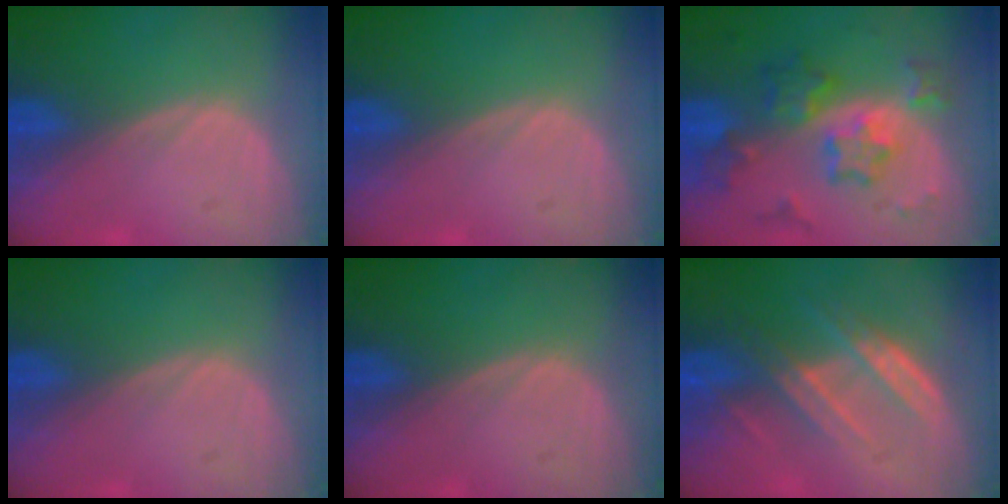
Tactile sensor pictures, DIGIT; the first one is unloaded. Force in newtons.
{"total": 0.0}
{"total": 8.3, "press": 8.3, "slide": 0.6}
{"total": 0.0}
{"total": 0.0}
{"total": 7.1, "press": 6.5, "slide": 2.8}